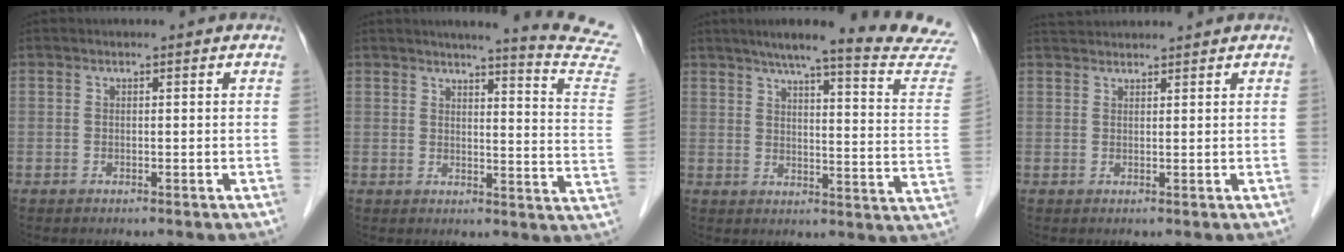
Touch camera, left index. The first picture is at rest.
{"total": 15.4, "force": [14.2, -1.4, 5.8], "torque": [-0.073, -0.109, 0.141]}
{"total": 21.7, "force": [19.5, -0.7, 9.3], "torque": [-0.124, -0.079, 0.227]}
{"total": 3.4, "force": [3.4, 0.1, 0.6], "torque": [-0.010, 0.032, 0.062]}